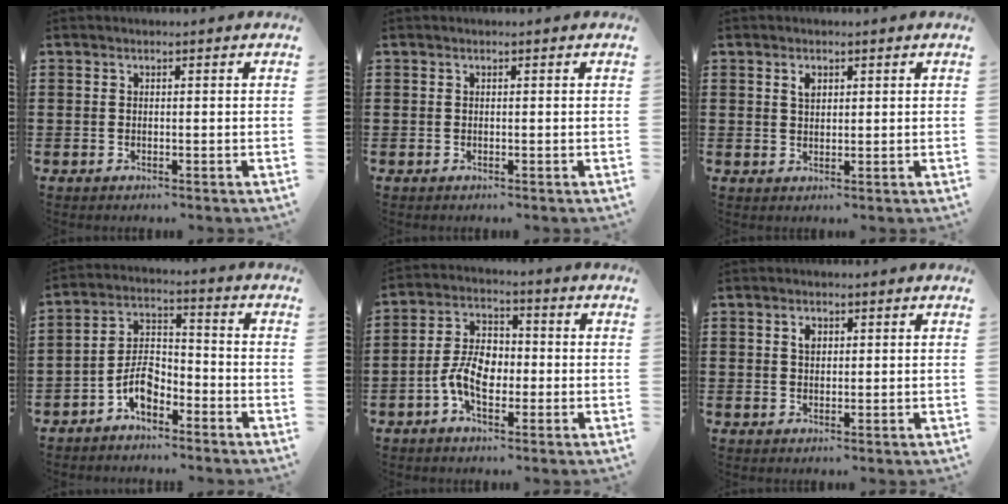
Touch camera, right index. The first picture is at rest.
{"total": 0.0}
{"total": 1.8, "force": [0.9, 0.9, 1.2], "torque": [-0.028, 0.001, 0.018]}
{"total": 6.1, "force": [-3.6, 3.0, 3.8], "torque": [-0.080, 0.014, -0.070]}
{"total": 6.9, "force": [-1.9, 4.2, 5.1], "torque": [-0.119, 0.006, -0.042]}
{"total": 1.6, "force": [0.7, 0.9, 1.2], "torque": [-0.027, 0.003, 0.013]}